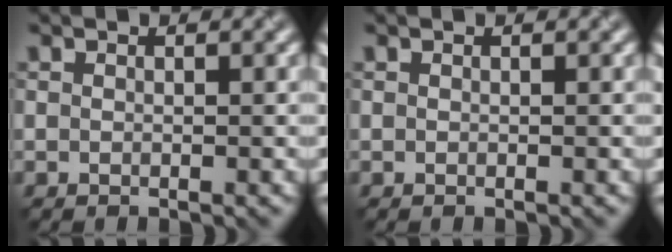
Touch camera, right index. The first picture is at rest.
{"total": 0.0}